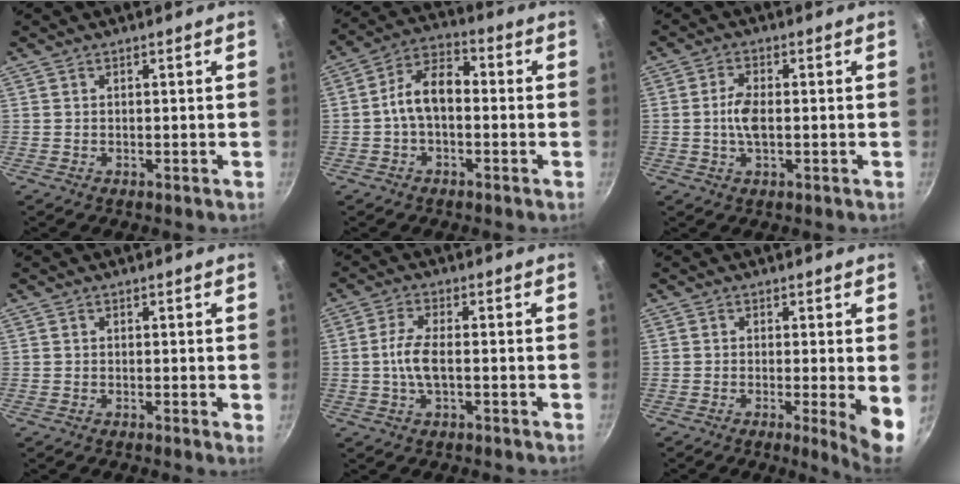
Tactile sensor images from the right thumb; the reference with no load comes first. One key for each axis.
{"total": 8.9, "fx": -0.9, "fy": 5.4, "fz": 7.0, "tx": -0.107, "ty": 0.040, "tz": -0.029}
{"total": 4.7, "fx": -0.3, "fy": 2.2, "fz": 4.1, "tx": -0.088, "ty": 0.006, "tz": -0.008}
{"total": 0.8, "fx": 0.0, "fy": 0.2, "fz": 0.7, "tx": -0.011, "ty": -0.002, "tz": -0.004}
{"total": 5.4, "fx": -0.7, "fy": 1.9, "fz": 5.0, "tx": -0.109, "ty": 0.010, "tz": -0.019}
{"total": 6.2, "fx": -0.8, "fy": 0.7, "fz": 6.1, "tx": -0.083, "ty": -0.014, "tz": -0.011}